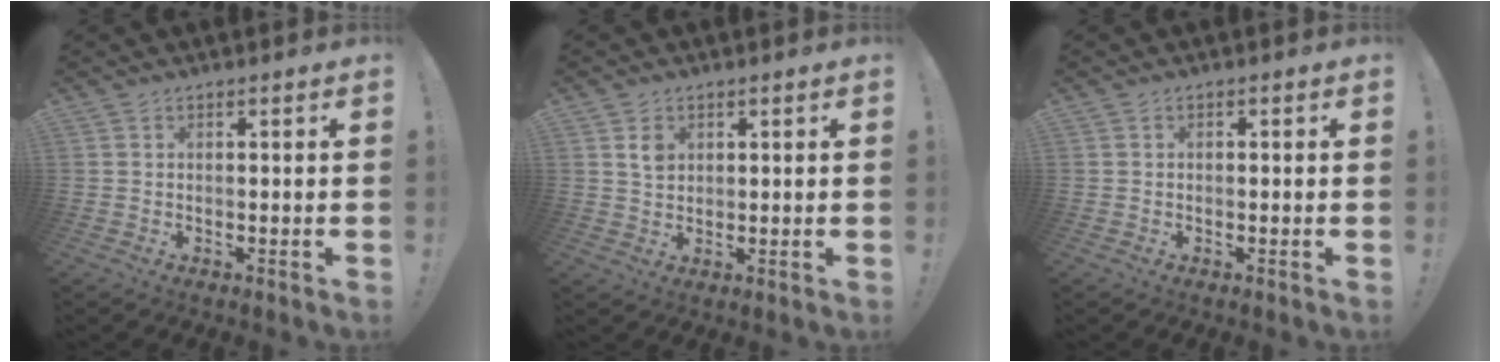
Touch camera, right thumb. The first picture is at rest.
{"total": 3.6, "force": [1.5, 2.6, 2.0], "torque": [-0.021, -0.003, 0.026]}
{"total": 0.6, "force": [-0.4, 0.4, 0.2], "torque": [-0.004, 0.002, -0.007]}